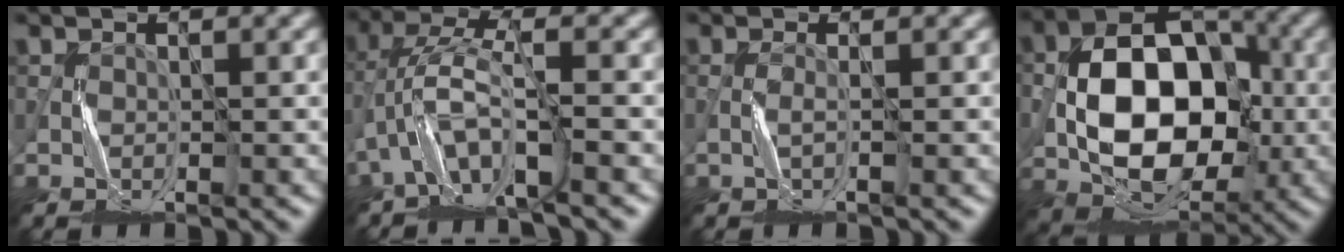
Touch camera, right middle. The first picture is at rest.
{"total": 6.1, "force": [-3.0, 1.6, 5.1], "torque": [-0.110, 0.015, -0.068]}
{"total": 0.6, "force": [-0.4, -0.2, 0.3], "torque": [-0.009, 0.005, -0.011]}
{"total": 11.8, "force": [-1.5, 7.8, 8.7], "torque": [-0.134, 0.018, -0.032]}